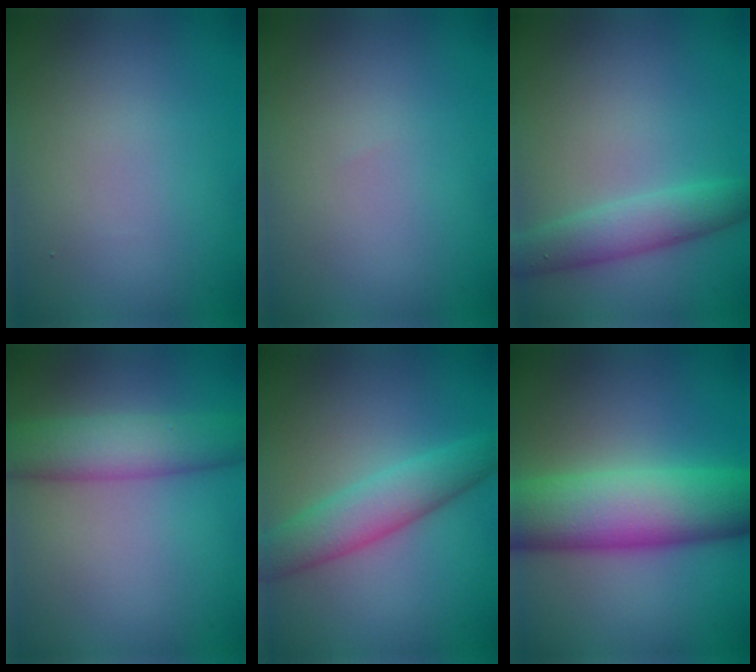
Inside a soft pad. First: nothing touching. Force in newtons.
{"total": 0.0}
{"total": 3.5, "press": 3.5, "slide": 0.2}
{"total": 5.5, "press": 5.5, "slide": 0.4}
{"total": 4.4, "press": 4.4, "slide": 0.2}
{"total": 10.3, "press": 10.3, "slide": 0.2}